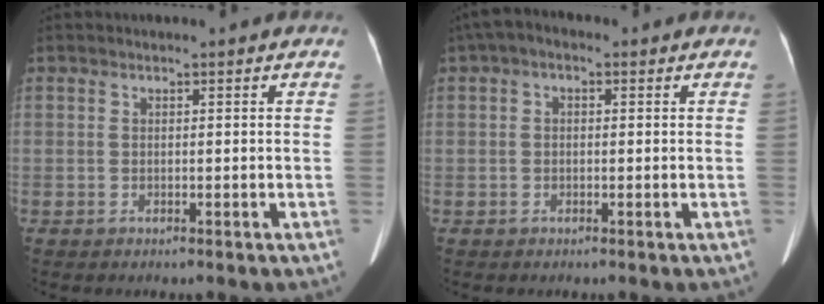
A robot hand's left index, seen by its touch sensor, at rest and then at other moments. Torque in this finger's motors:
{"motor_torque": [0.72, -0.44, 0.09, 0.01]}